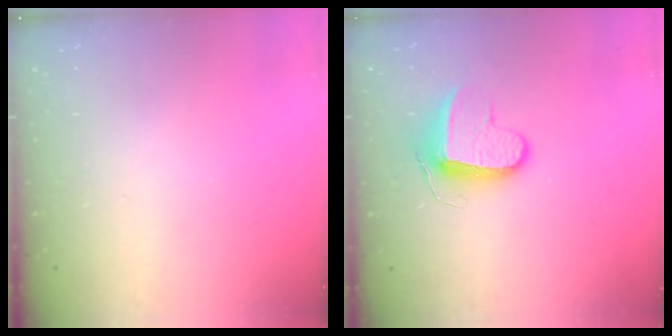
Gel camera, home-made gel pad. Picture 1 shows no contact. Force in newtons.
{"total": 9.5, "press": 9.5, "slide": 0.1}